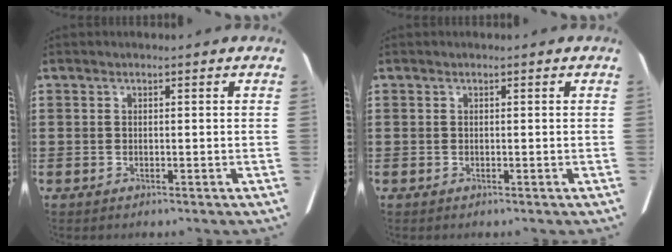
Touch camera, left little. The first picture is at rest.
{"total": 0.0}